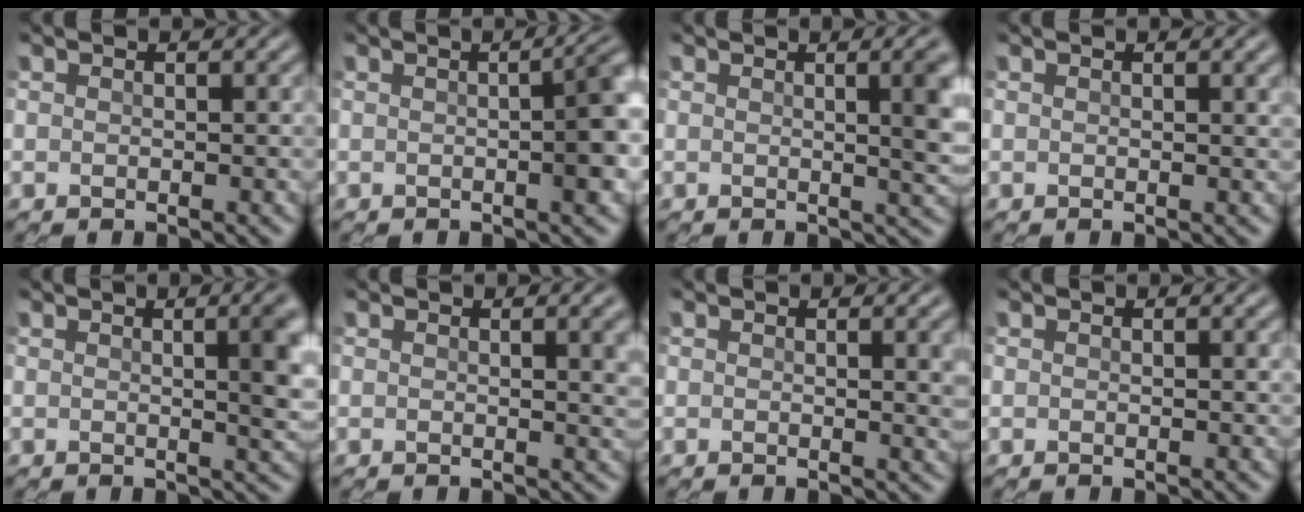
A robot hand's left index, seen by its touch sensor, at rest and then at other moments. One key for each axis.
{"total": 5.8, "fx": -0.5, "fy": 2.5, "fz": 5.2, "tx": -0.068, "ty": 0.003, "tz": -0.002}
{"total": 3.9, "fx": 0.5, "fy": 1.2, "fz": 3.7, "tx": -0.055, "ty": -0.001, "tz": 0.012}
{"total": 0.9, "fx": 0.5, "fy": 0.3, "fz": 0.8, "tx": -0.016, "ty": 0.001, "tz": 0.008}
{"total": 4.3, "fx": 0.5, "fy": 1.5, "fz": 4.0, "tx": -0.060, "ty": -0.002, "tz": 0.013}
{"total": 3.0, "fx": 0.6, "fy": 1.5, "fz": 2.5, "tx": -0.037, "ty": -0.003, "tz": 0.013}
{"total": 3.3, "fx": 0.5, "fy": 1.8, "fz": 2.7, "tx": -0.039, "ty": -0.008, "tz": 0.015}
{"total": 0.0}